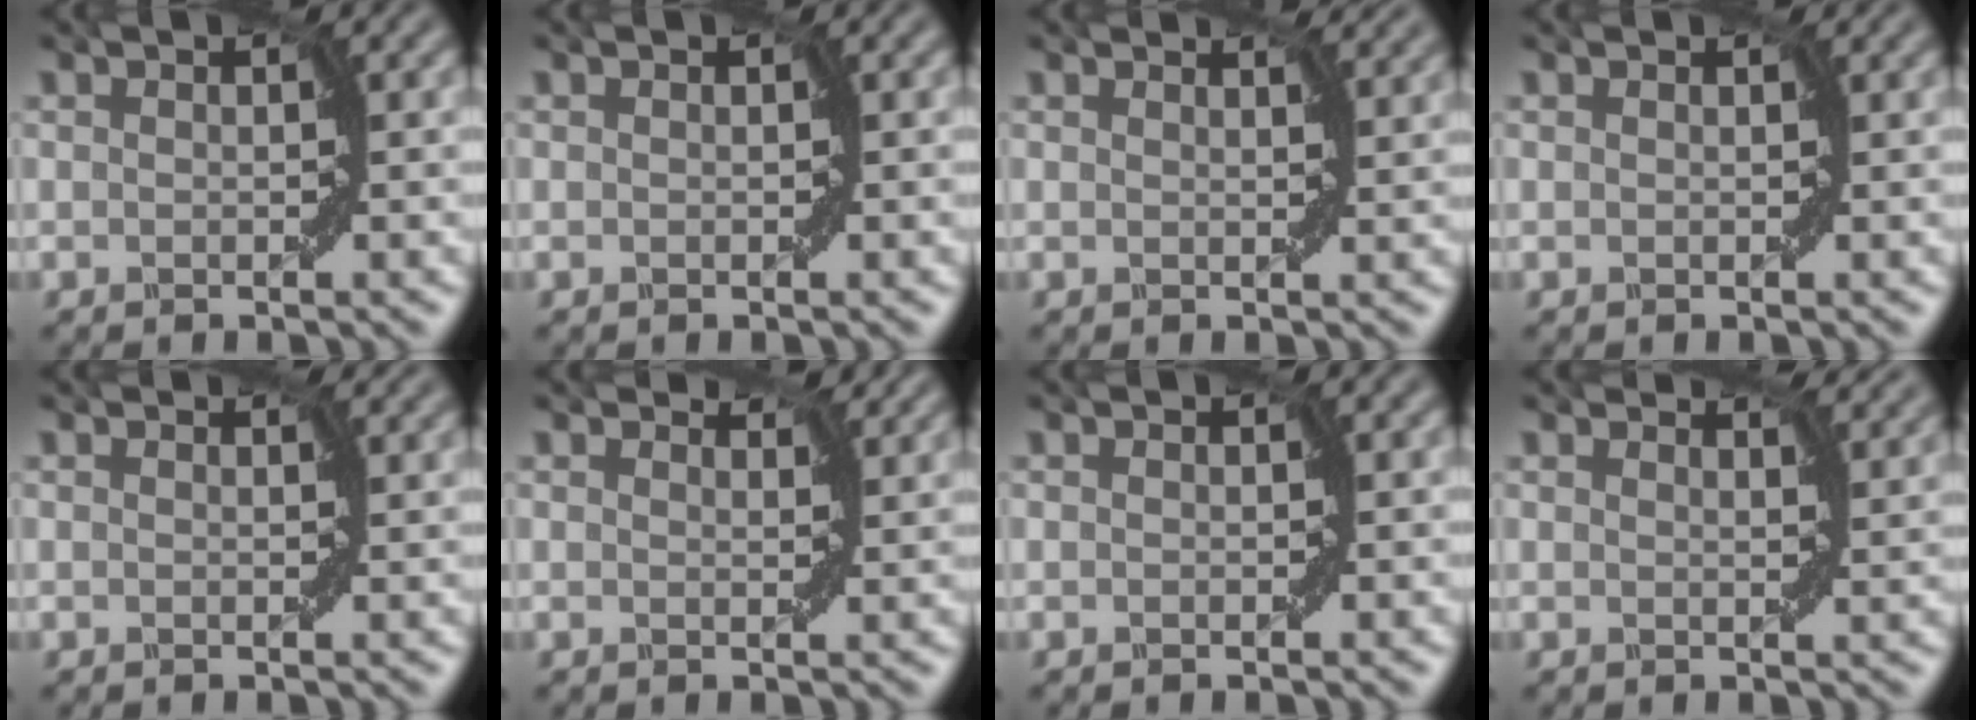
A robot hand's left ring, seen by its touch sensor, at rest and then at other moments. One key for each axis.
{"total": 0.0}
{"total": 1.7, "fx": 1.3, "fy": 0.6, "fz": 0.8, "tx": -0.024, "ty": -0.003, "tz": 0.018}
{"total": 0.0}
{"total": 0.6, "fx": 0.5, "fy": 0.3, "fz": 0.2, "tx": -0.008, "ty": -0.002, "tz": 0.006}
{"total": 1.5, "fx": 1.2, "fy": 0.7, "fz": 0.6, "tx": -0.017, "ty": -0.001, "tz": 0.018}
{"total": 0.0}
{"total": 2.4, "fx": 1.9, "fy": 0.8, "fz": 1.2, "tx": -0.032, "ty": -0.006, "tz": 0.027}